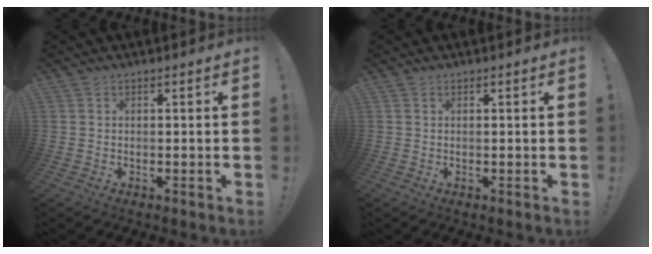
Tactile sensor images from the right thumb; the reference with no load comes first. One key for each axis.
{"total": 0.0}